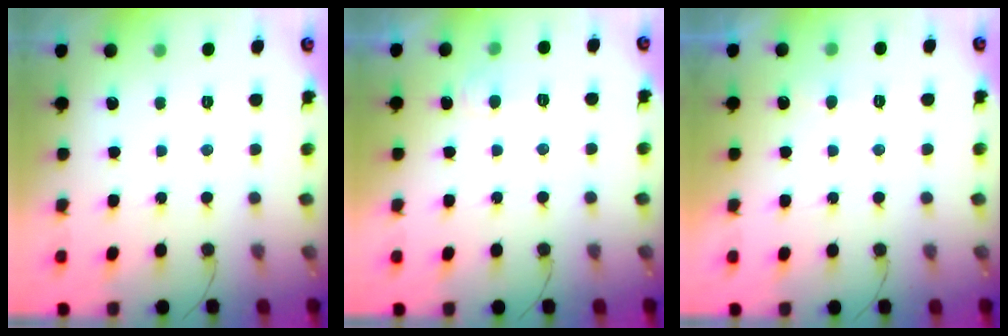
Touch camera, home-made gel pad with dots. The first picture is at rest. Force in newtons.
{"total": 5.2, "press": 5.2, "slide": 0.5}
{"total": 5.0, "press": 5.0, "slide": 0.2}